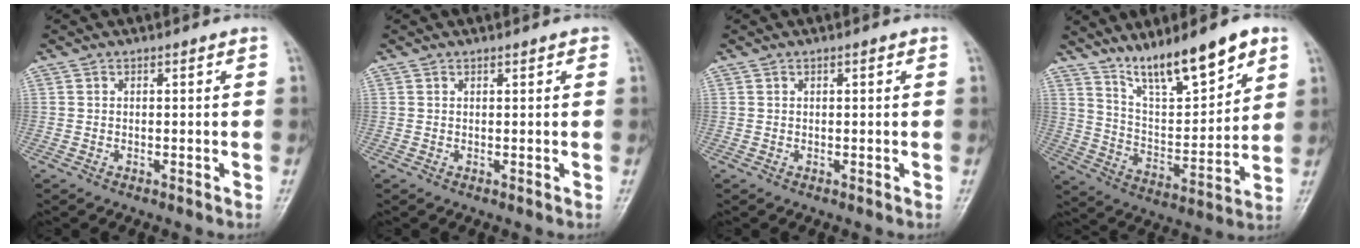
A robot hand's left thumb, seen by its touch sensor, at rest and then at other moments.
{"total": 0.8, "force": [0.5, 0.3, 0.6], "torque": [-0.006, 0.000, 0.004]}
{"total": 0.7, "force": [0.3, 0.2, 0.6], "torque": [-0.010, 0.002, 0.004]}
{"total": 15.6, "force": [10.9, 4.1, 10.4], "torque": [-0.149, -0.058, 0.198]}